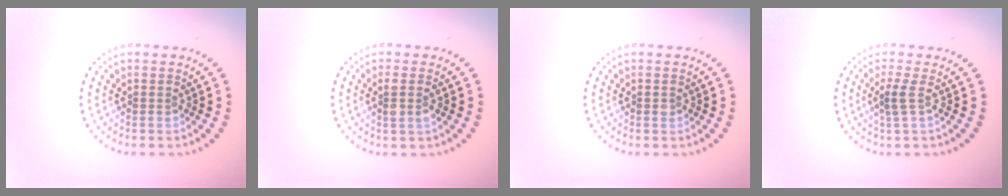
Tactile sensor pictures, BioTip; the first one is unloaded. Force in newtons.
{"total": 1.6, "press": 1.5, "slide": 0.6}
{"total": 0.6, "press": 0.6, "slide": 0.0}
{"total": 1.5, "press": 1.0, "slide": 1.1}